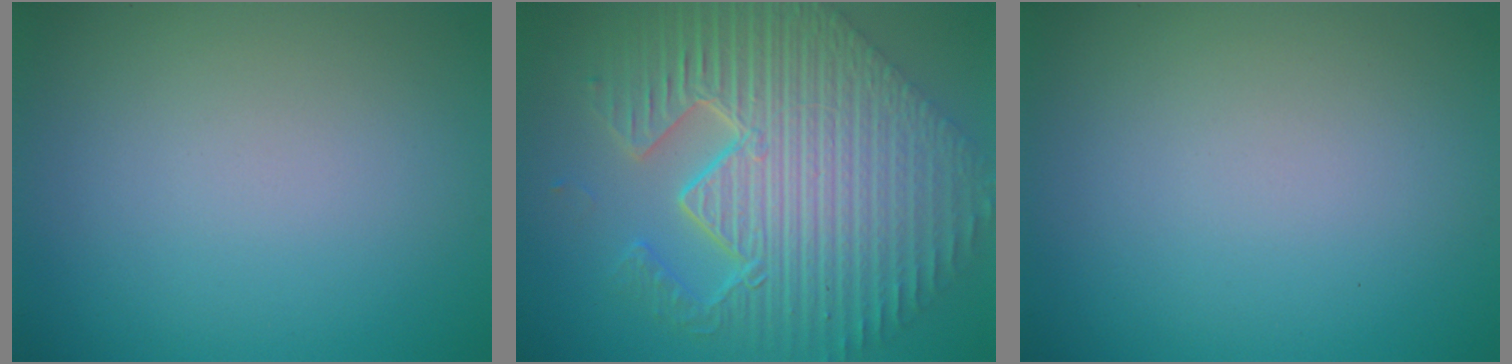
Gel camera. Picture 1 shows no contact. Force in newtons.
{"total": 11.9, "press": 7.9, "slide": 8.9}
{"total": 0.0}